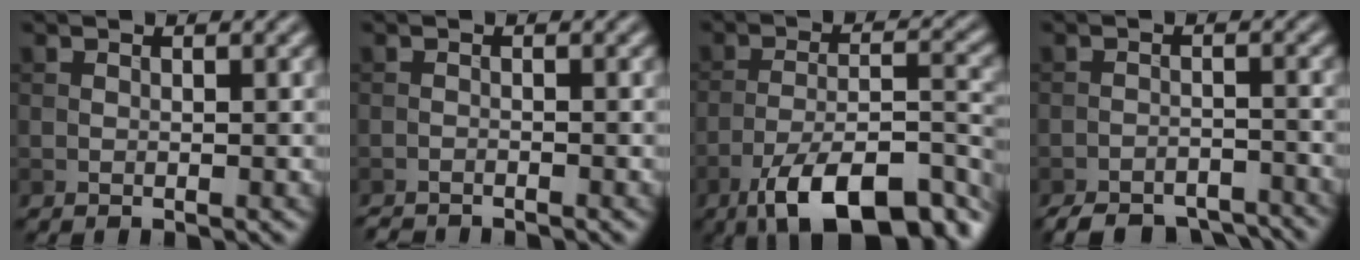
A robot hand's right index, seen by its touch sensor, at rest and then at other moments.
{"total": 1.6, "force": [-1.6, 0.1, 0.2], "torque": [-0.002, -0.007, -0.030]}
{"total": 12.8, "force": [-8.8, 4.0, 8.3], "torque": [-0.132, -0.001, -0.147]}
{"total": 7.2, "force": [-6.6, 2.3, 1.8], "torque": [-0.018, -0.010, -0.094]}